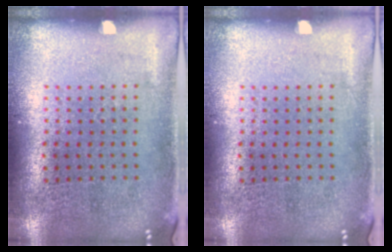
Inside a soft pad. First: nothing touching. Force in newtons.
{"total": 0.0}